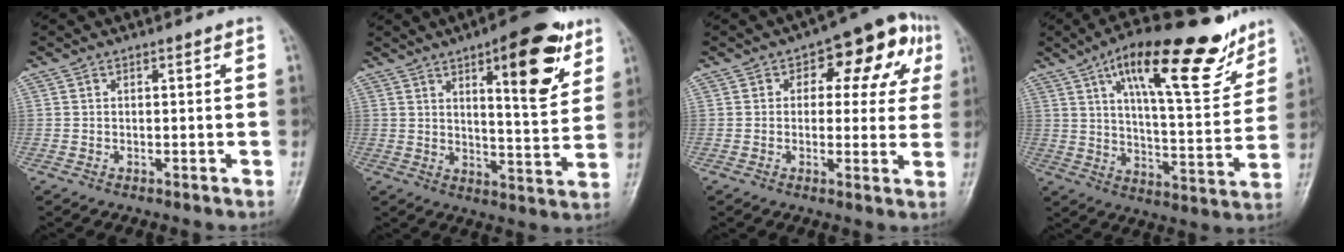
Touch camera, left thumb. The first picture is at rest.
{"total": 15.6, "force": [7.8, 5.0, 12.5], "torque": [-0.142, -0.036, 0.106]}
{"total": 12.3, "force": [3.9, 7.4, 9.1], "torque": [-0.056, 0.022, 0.042]}
{"total": 22.0, "force": [13.2, 6.9, 16.2], "torque": [-0.209, -0.047, 0.206]}